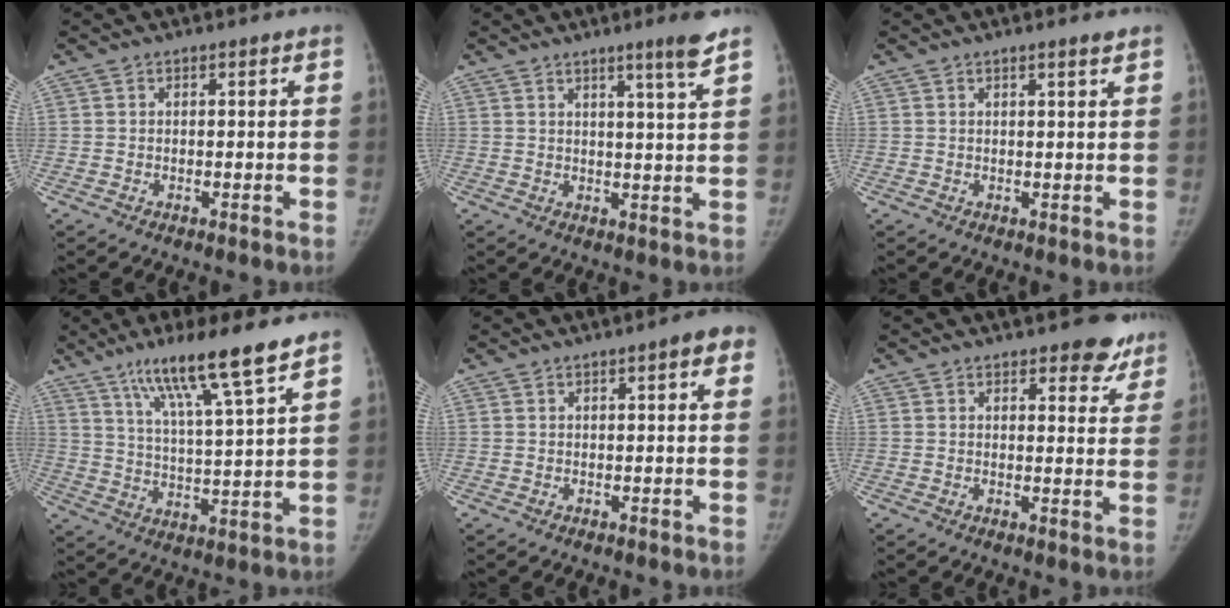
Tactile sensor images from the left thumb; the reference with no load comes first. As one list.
[{"total": 5.7, "force": [3.9, -0.5, 4.1], "torque": [-0.059, -0.030, 0.058]}, {"total": 1.7, "force": [1.2, -0.2, 1.1], "torque": [-0.018, -0.009, 0.020]}, {"total": 14.5, "force": [9.8, 0.5, 10.7], "torque": [-0.181, -0.045, 0.168]}, {"total": 4.1, "force": [1.7, 0.8, 3.6], "torque": [-0.038, 0.002, 0.017]}, {"total": 6.6, "force": [4.9, 2.8, 3.4], "torque": [-0.002, -0.026, 0.054]}]